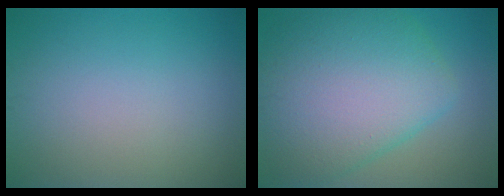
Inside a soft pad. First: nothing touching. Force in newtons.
{"total": 10.0, "press": 10.0, "slide": 0.4}